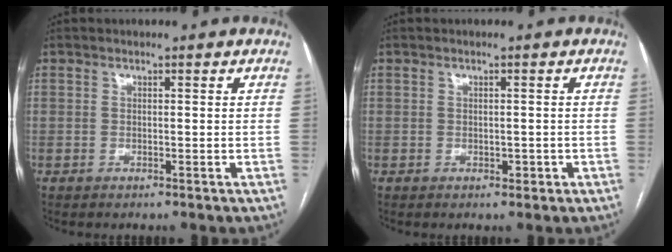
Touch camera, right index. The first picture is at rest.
{"total": 1.4, "force": [-0.5, 1.0, 0.9], "torque": [-0.012, 0.000, -0.002]}